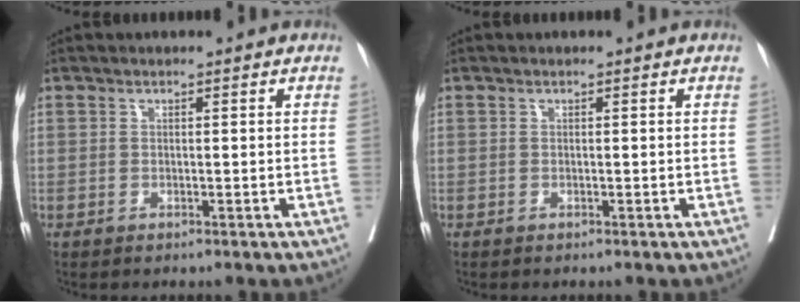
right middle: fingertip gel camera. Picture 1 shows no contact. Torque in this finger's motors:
{"motor_torque": [0.18, -0.17, -0.04, 0.01]}